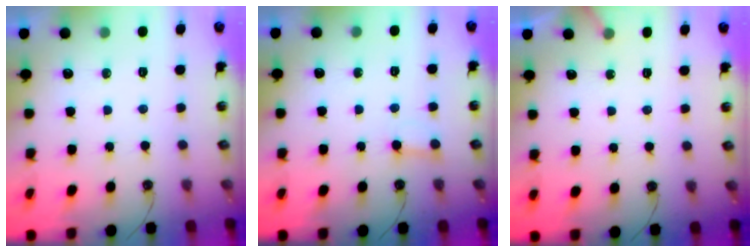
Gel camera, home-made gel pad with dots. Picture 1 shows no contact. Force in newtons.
{"total": 3.2, "press": 3.1, "slide": 0.6}
{"total": 2.3, "press": 2.3, "slide": 0.1}